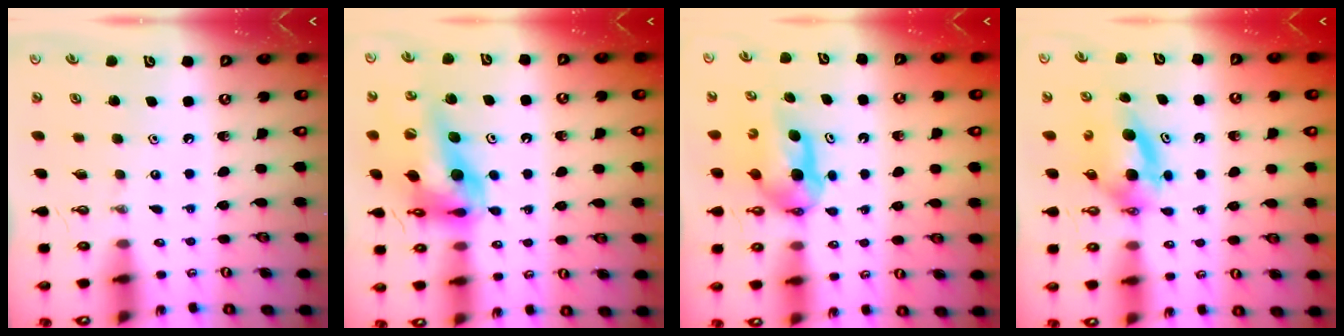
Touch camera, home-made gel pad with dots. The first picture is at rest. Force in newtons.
{"total": 18.8, "press": 18.7, "slide": 1.7}
{"total": 6.7, "press": 6.6, "slide": 1.5}
{"total": 6.4, "press": 6.0, "slide": 2.1}